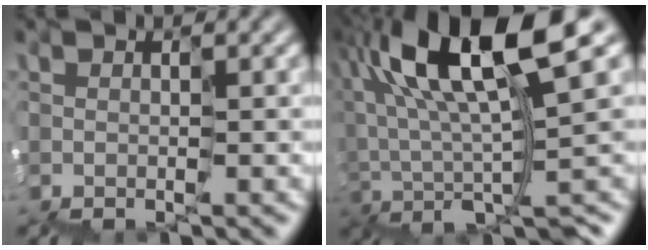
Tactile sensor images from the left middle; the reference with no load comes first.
{"total": 10.4, "force": [3.2, 1.3, 9.8], "torque": [-0.160, 0.005, 0.071]}